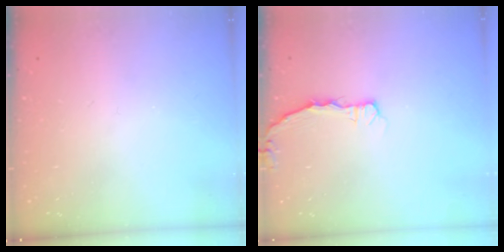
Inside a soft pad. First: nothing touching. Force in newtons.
{"total": 3.0, "press": 3.0, "slide": 0.3}